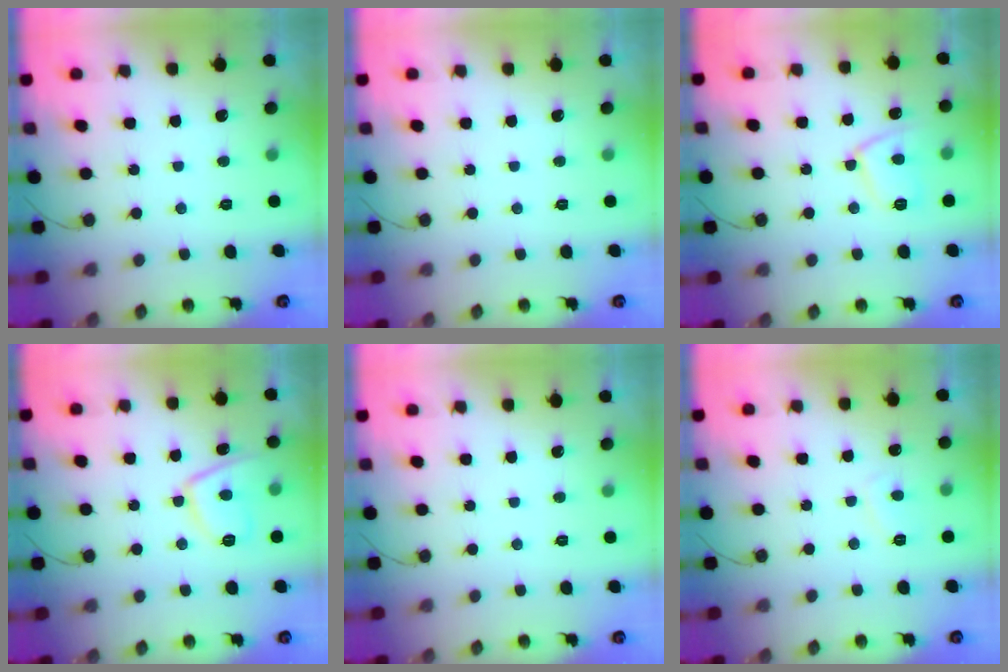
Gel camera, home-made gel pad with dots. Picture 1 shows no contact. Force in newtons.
{"total": 0.0}
{"total": 9.1, "press": 9.1, "slide": 0.9}
{"total": 9.1, "press": 9.1, "slide": 0.8}
{"total": 0.0}
{"total": 2.2, "press": 2.2, "slide": 0.6}